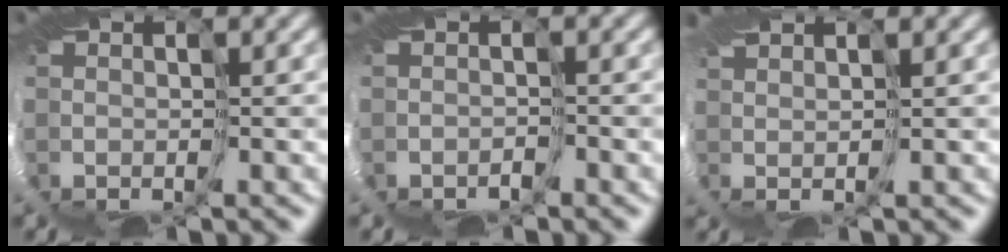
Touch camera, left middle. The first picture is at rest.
{"total": 1.9, "force": [-1.5, -0.6, -0.9], "torque": [0.014, -0.006, -0.026]}
{"total": 2.2, "force": [1.2, -1.8, -0.2], "torque": [0.000, 0.002, 0.019]}